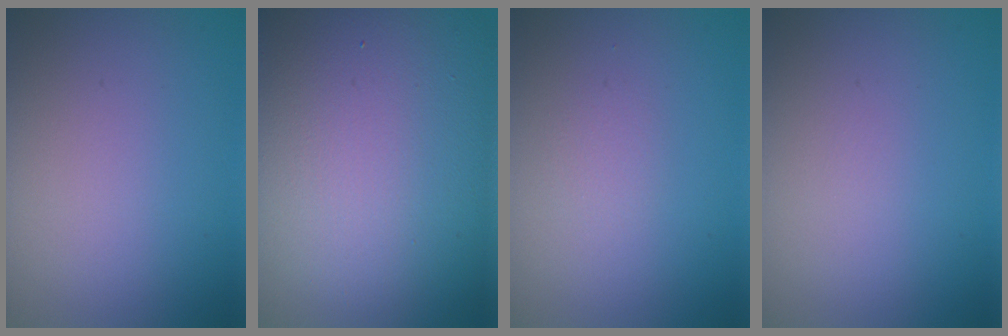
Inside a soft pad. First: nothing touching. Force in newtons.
{"total": 23.8, "press": 23.8, "slide": 0.7}
{"total": 0.7, "press": 0.7, "slide": 0.1}
{"total": 0.0}